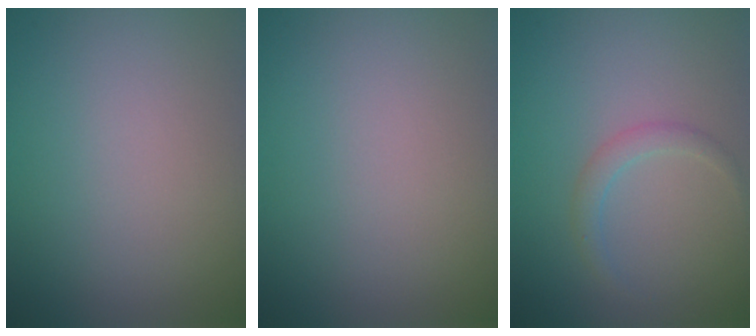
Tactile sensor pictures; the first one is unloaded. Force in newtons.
{"total": 0.0}
{"total": 1.4, "press": 1.4, "slide": 0.1}